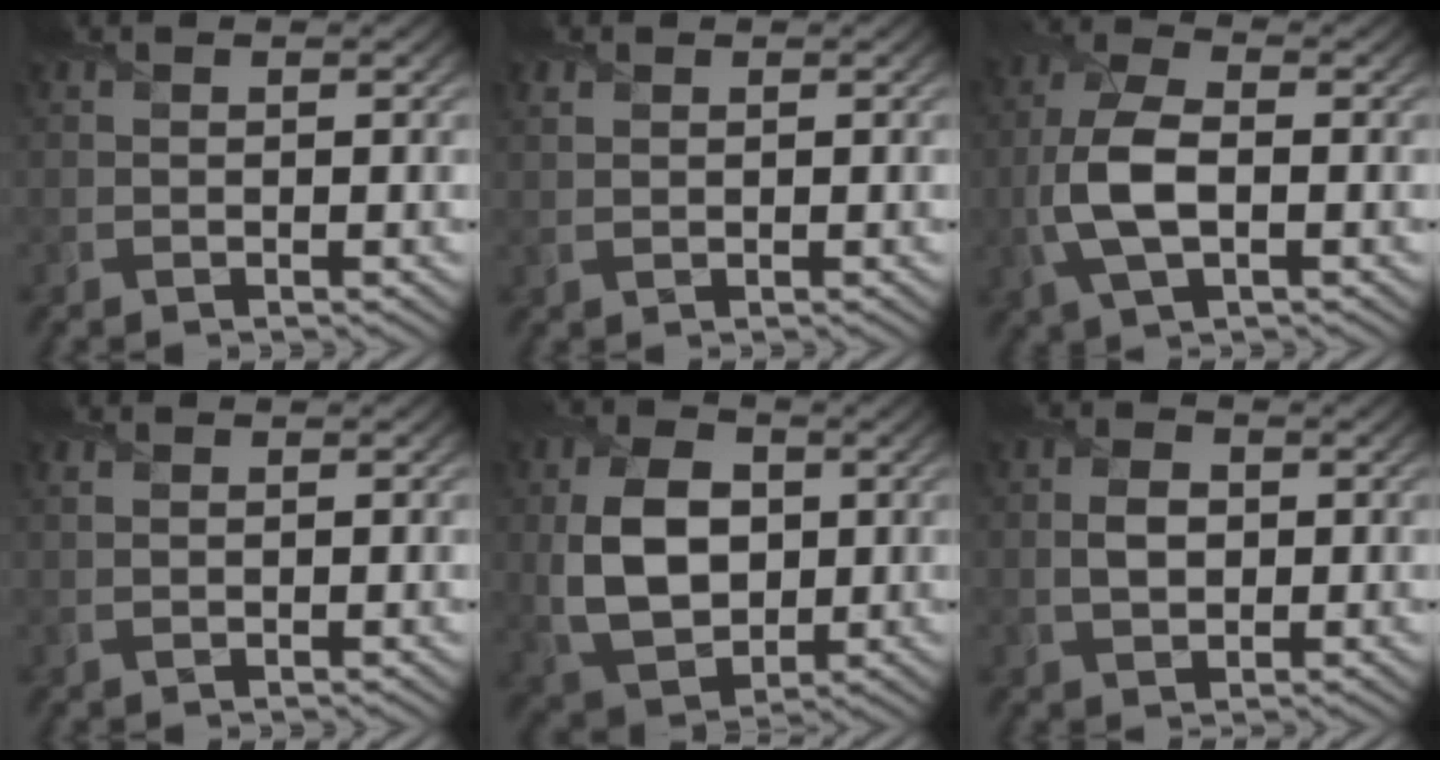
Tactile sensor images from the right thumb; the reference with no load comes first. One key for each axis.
{"total": 1.3, "fx": 0.7, "fy": 0.8, "fz": 0.7, "tx": -0.019, "ty": 0.000, "tz": 0.017}
{"total": 8.2, "fx": -1.4, "fy": 4.0, "fz": 7.0, "tx": -0.169, "ty": 0.004, "tz": -0.033}
{"total": 1.1, "fx": 0.5, "fy": 0.6, "fz": 0.8, "tx": -0.023, "ty": 0.002, "tz": 0.012}
{"total": 10.7, "fx": 0.6, "fy": 7.4, "fz": 7.8, "tx": -0.177, "ty": -0.004, "tz": 0.010}
{"total": 3.3, "fx": 0.1, "fy": 2.3, "fz": 2.4, "tx": -0.054, "ty": 0.000, "tz": 0.001}